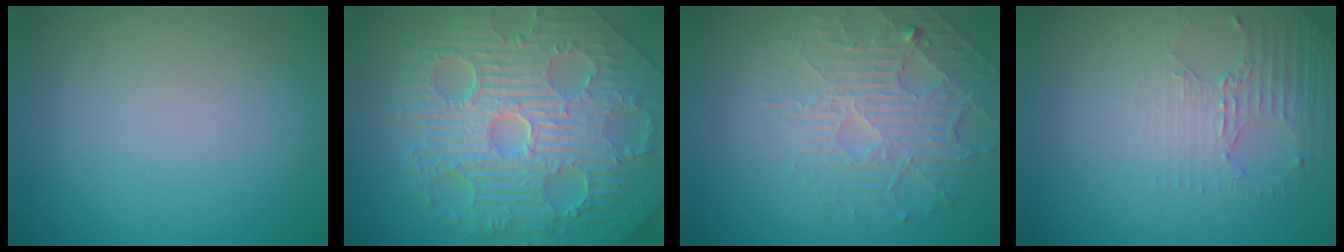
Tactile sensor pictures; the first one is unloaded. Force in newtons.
{"total": 11.3, "press": 7.4, "slide": 8.5}
{"total": 4.6, "press": 3.5, "slide": 3.0}
{"total": 2.5, "press": 1.7, "slide": 1.8}